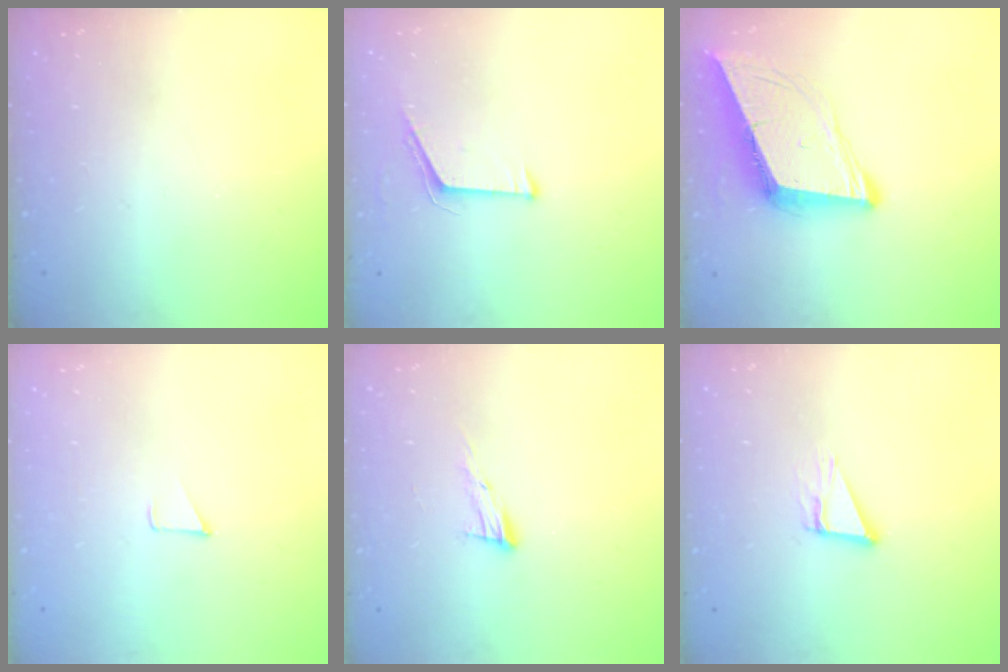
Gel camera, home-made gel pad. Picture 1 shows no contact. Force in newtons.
{"total": 5.7, "press": 5.7, "slide": 0.5}
{"total": 9.1, "press": 9.1, "slide": 0.4}
{"total": 2.9, "press": 2.8, "slide": 0.3}
{"total": 8.3, "press": 8.2, "slide": 1.3}
{"total": 3.8, "press": 3.8, "slide": 0.4}